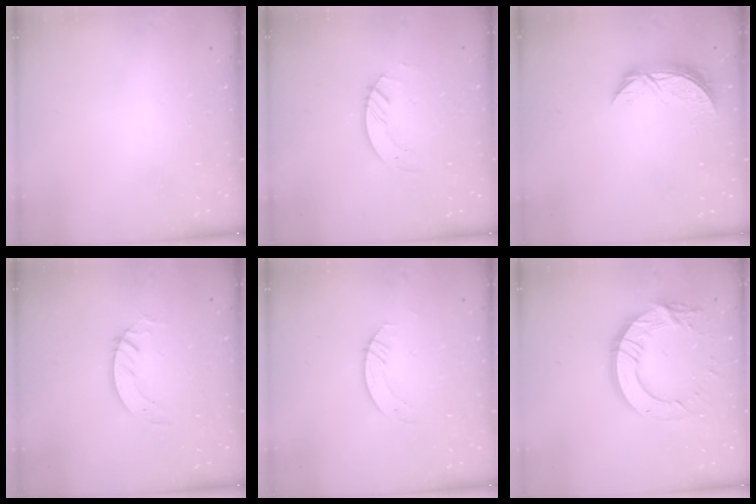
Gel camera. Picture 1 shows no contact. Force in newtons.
{"total": 2.8, "press": 2.8, "slide": 0.3}
{"total": 7.1, "press": 7.1, "slide": 0.5}
{"total": 2.8, "press": 2.8, "slide": 0.2}
{"total": 2.8, "press": 2.8, "slide": 0.2}
{"total": 15.4, "press": 15.3, "slide": 1.3}